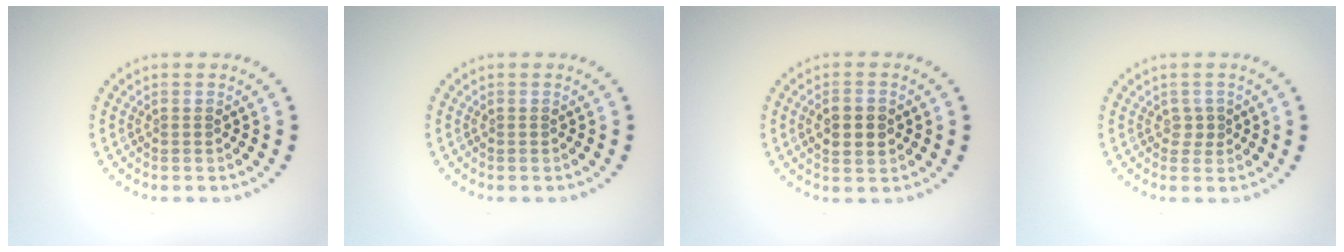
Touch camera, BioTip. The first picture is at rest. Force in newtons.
{"total": 0.0}
{"total": 3.1, "press": 3.0, "slide": 0.2}
{"total": 0.9, "press": 0.7, "slide": 0.4}